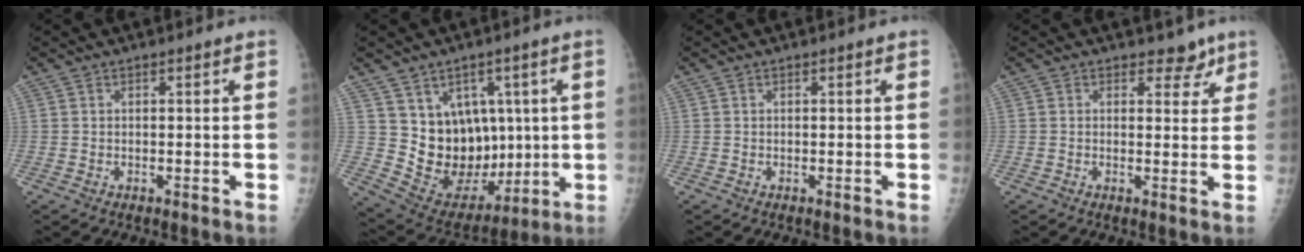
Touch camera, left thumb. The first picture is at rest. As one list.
[{"total": 14.8, "force": [3.0, 11.5, 8.7], "torque": [-0.089, -0.020, 0.091]}, {"total": 0.0}, {"total": 3.6, "force": [2.6, 2.1, 1.1], "torque": [0.016, -0.014, 0.031]}]